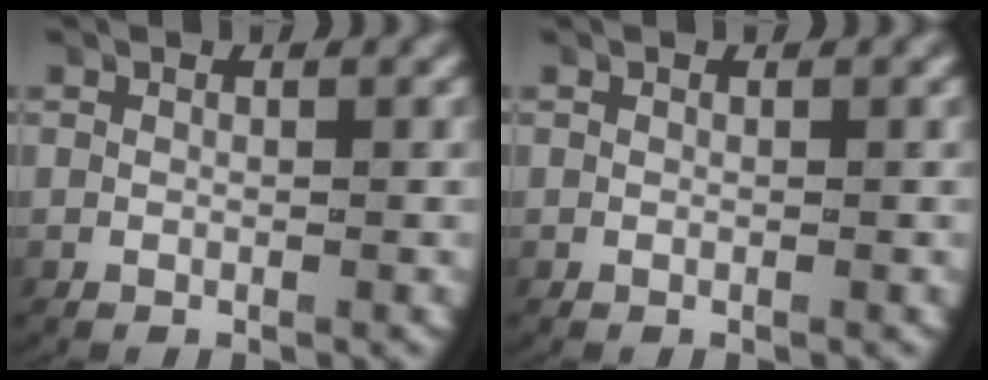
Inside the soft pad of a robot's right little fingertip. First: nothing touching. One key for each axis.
{"total": 0.0}